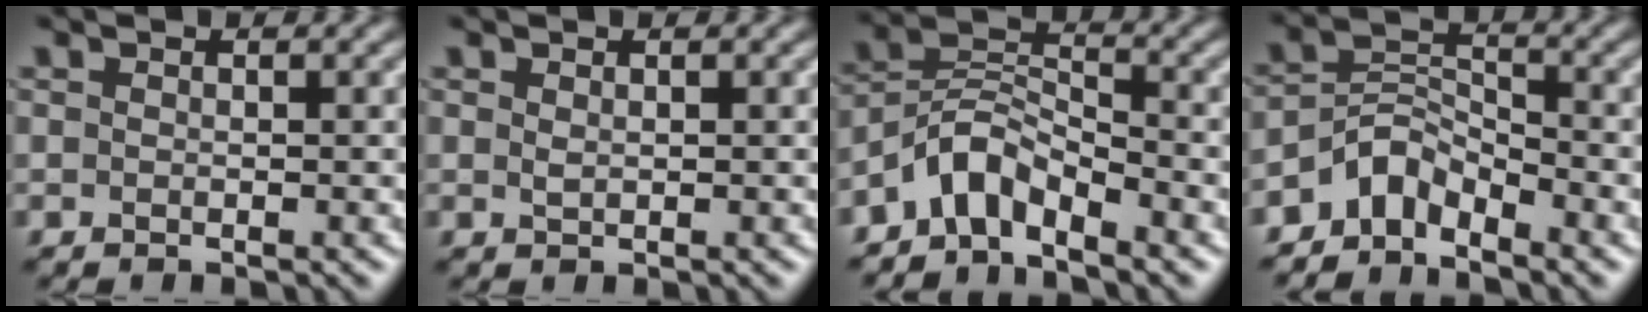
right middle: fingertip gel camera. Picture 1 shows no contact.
{"total": 0.5, "force": [0.2, 0.3, 0.4], "torque": [-0.010, 0.000, 0.004]}
{"total": 4.3, "force": [-3.3, 1.8, 2.1], "torque": [-0.033, 0.012, -0.077]}
{"total": 3.7, "force": [-2.9, 1.7, 1.5], "torque": [-0.025, 0.011, -0.067]}